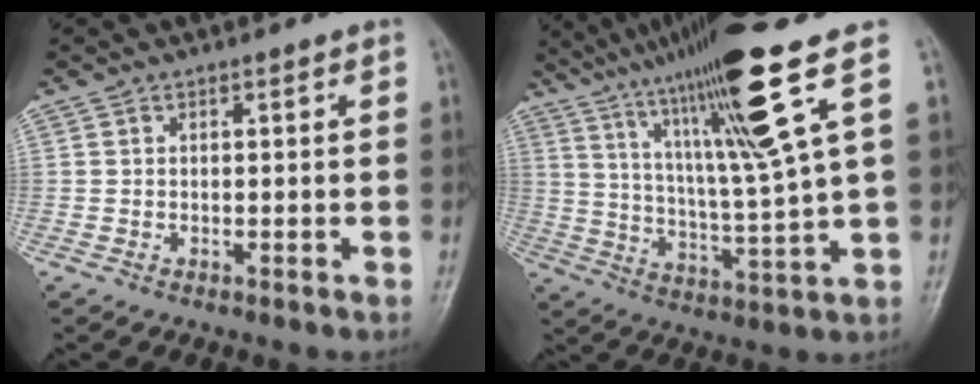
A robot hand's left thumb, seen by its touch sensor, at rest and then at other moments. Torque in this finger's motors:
{"motor_torque": [2.85, 1.71, 1.91, -0.86, 0.42]}